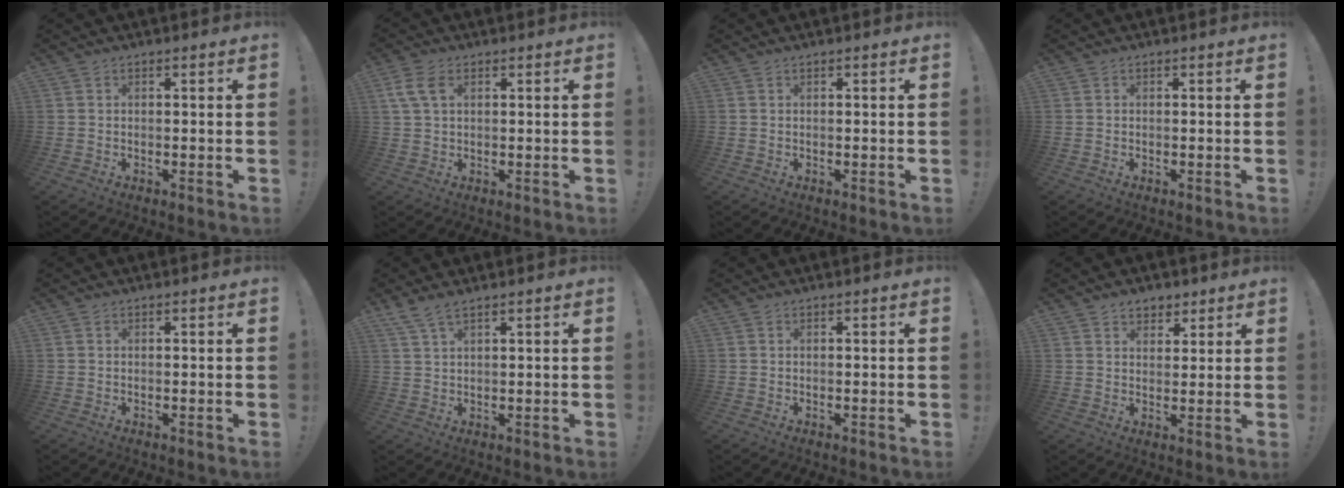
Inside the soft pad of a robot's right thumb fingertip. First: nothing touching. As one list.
[{"total": 6.3, "force": [2.1, 3.9, 4.5], "torque": [-0.095, 0.004, 0.039]}, {"total": 0.0}, {"total": 0.0}, {"total": 0.0}, {"total": 4.2, "force": [3.2, 0.8, 2.6], "torque": [-0.060, -0.012, 0.060]}, {"total": 0.0}, {"total": 4.7, "force": [3.3, 3.2, 0.8], "torque": [-0.002, -0.020, 0.059]}]